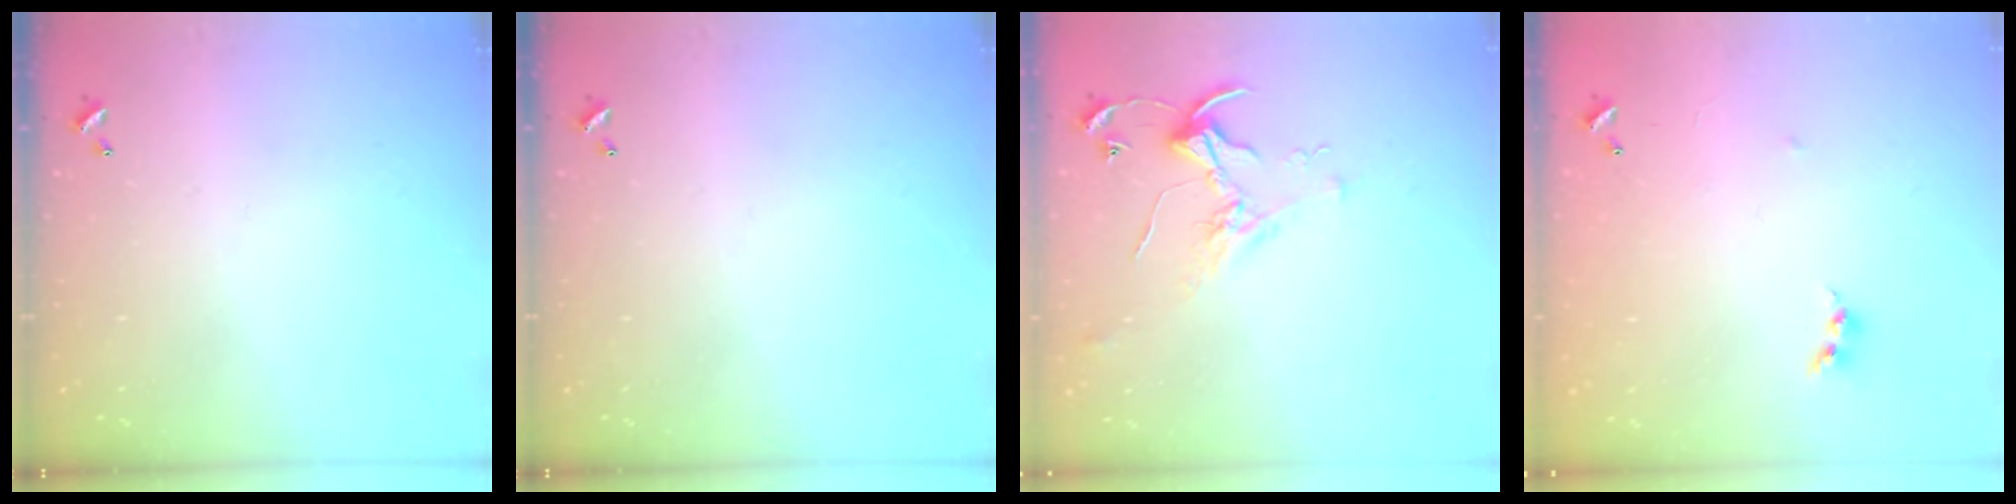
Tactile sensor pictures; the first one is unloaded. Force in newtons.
{"total": 0.0}
{"total": 2.1, "press": 2.1, "slide": 0.1}
{"total": 5.2, "press": 5.2, "slide": 0.6}